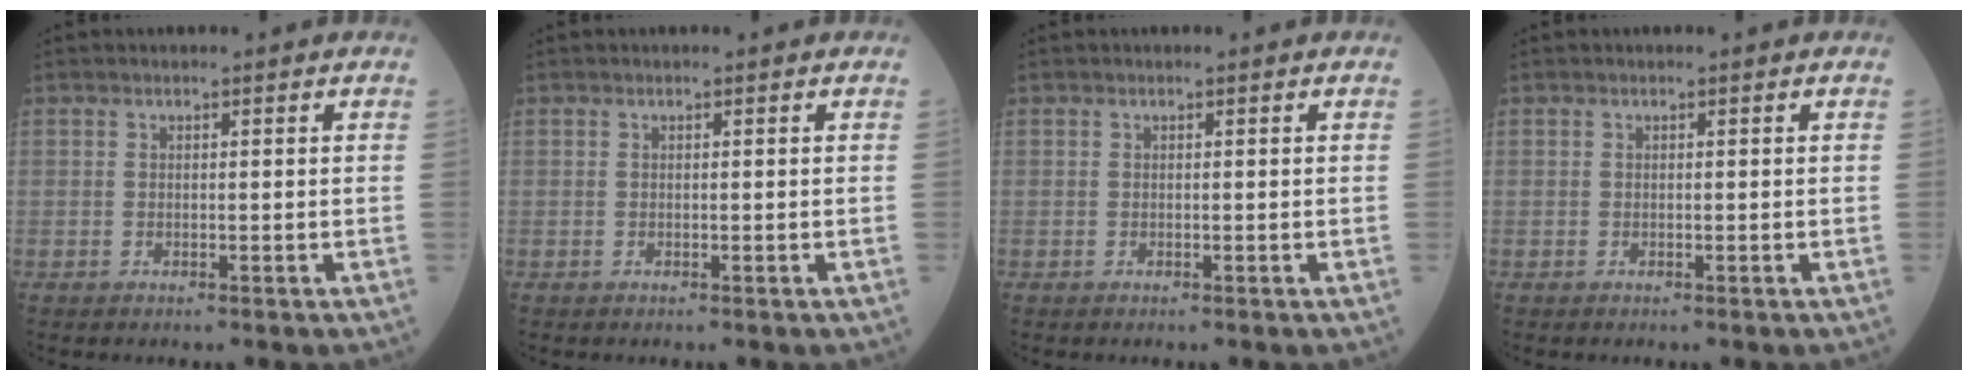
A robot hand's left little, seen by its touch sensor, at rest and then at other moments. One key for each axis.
{"total": 0.0}
{"total": 0.0}
{"total": 0.0}